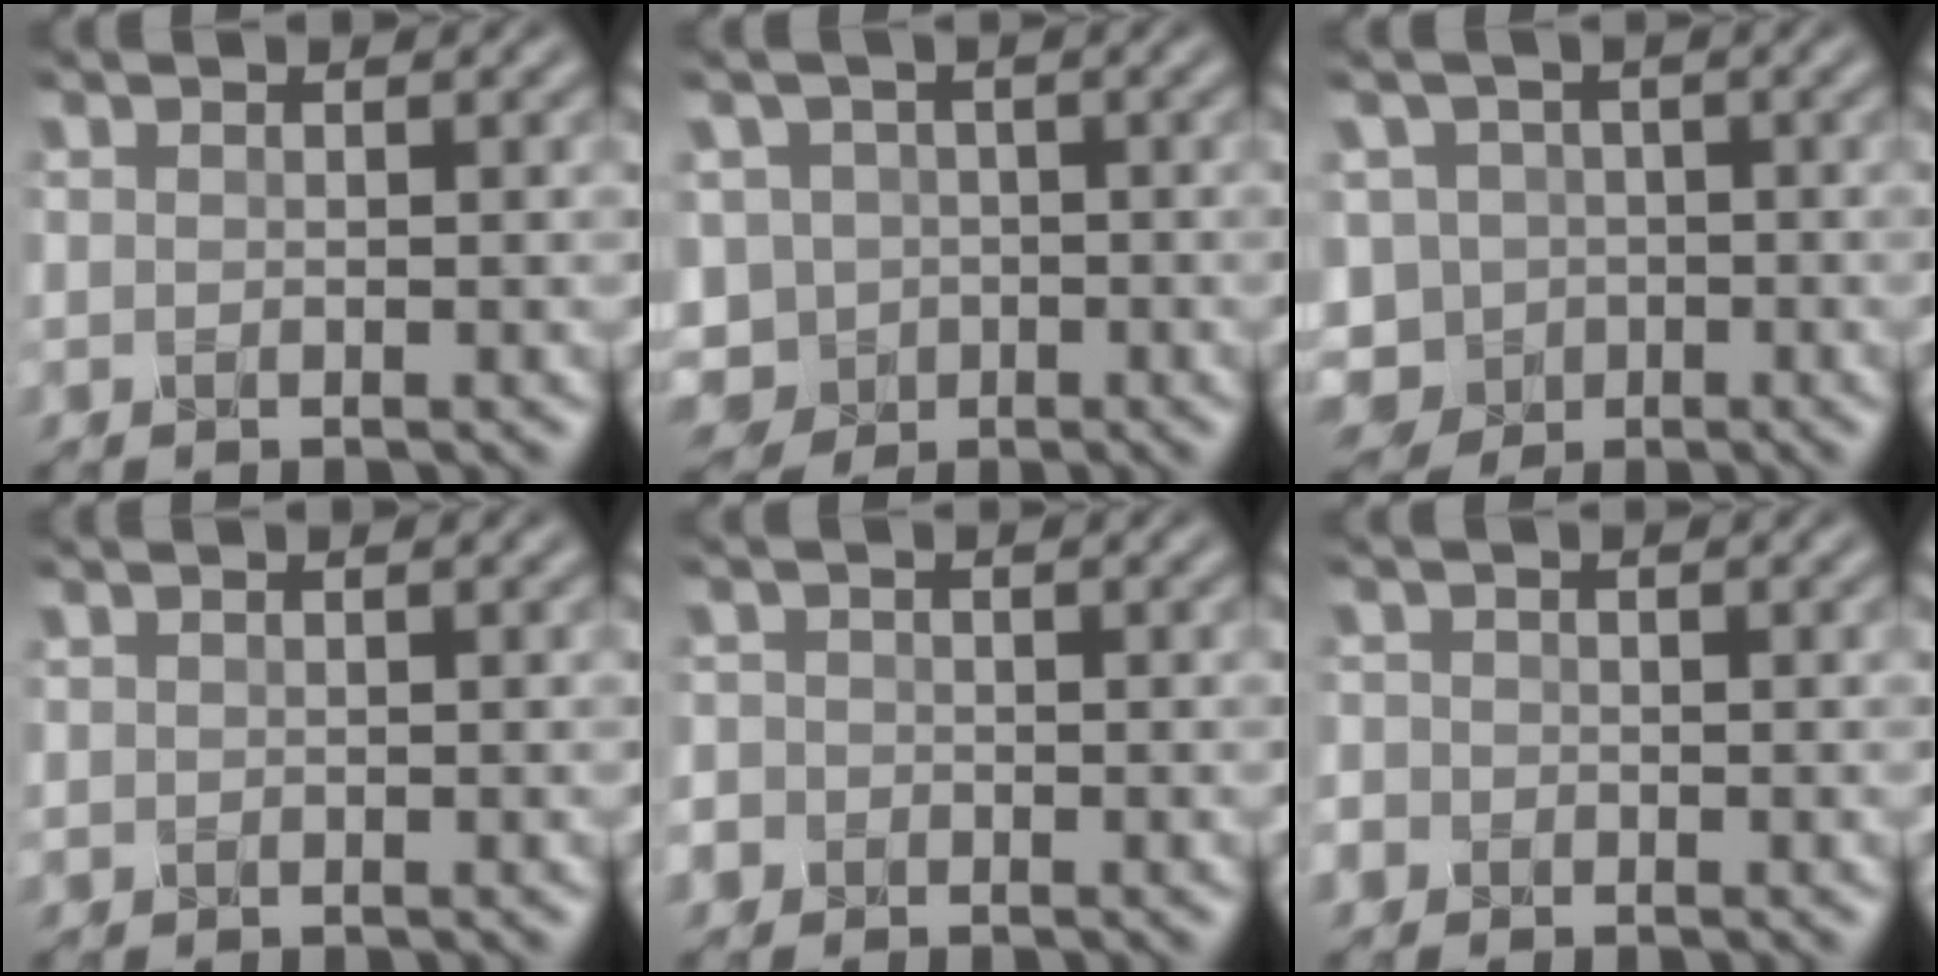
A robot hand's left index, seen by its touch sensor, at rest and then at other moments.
{"total": 6.8, "force": [-2.7, 6.0, 1.8], "torque": [-0.031, -0.009, -0.063]}
{"total": 7.7, "force": [-3.3, 6.7, 2.1], "torque": [-0.040, -0.011, -0.075]}
{"total": 0.0}
{"total": 2.7, "force": [-1.2, 2.4, 0.5], "torque": [0.002, 0.002, -0.033]}
{"total": 1.8, "force": [-0.8, 1.6, 0.3], "torque": [0.002, 0.003, -0.018]}